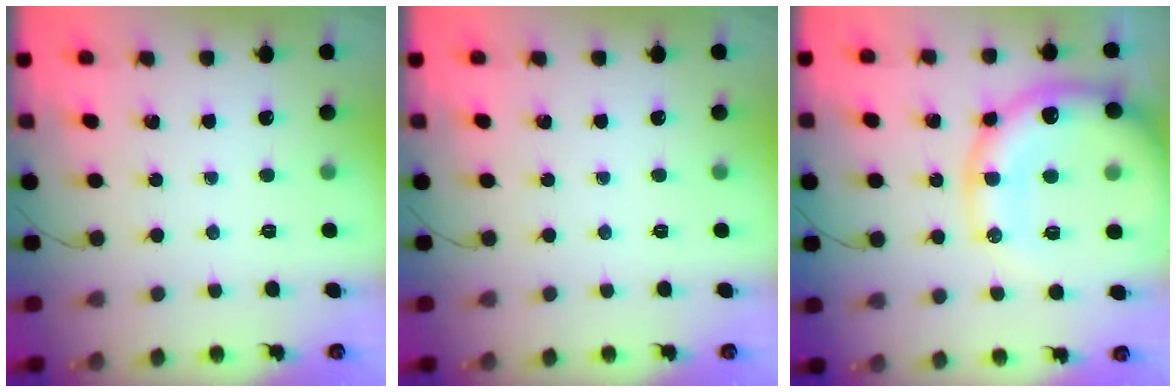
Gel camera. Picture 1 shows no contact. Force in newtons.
{"total": 0.0}
{"total": 22.4, "press": 22.0, "slide": 4.1}